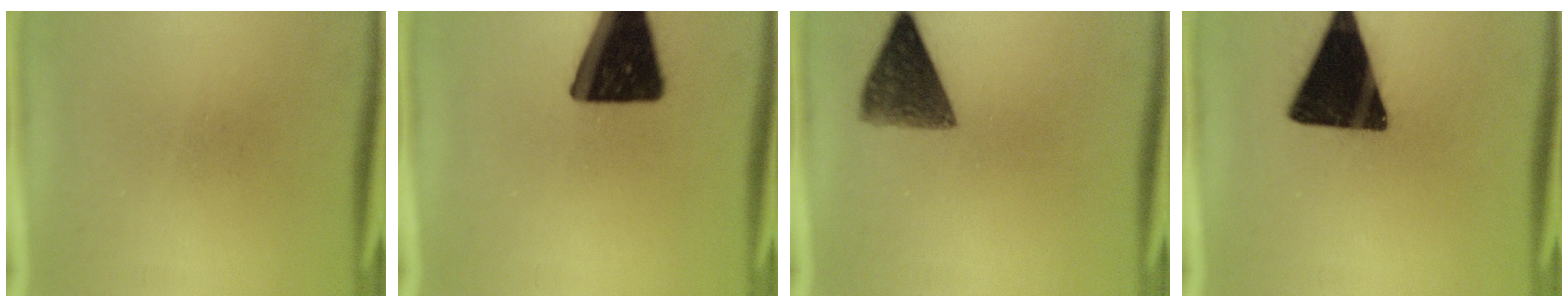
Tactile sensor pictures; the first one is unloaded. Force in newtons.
{"total": 19.3}
{"total": 7.2}
{"total": 19.6}